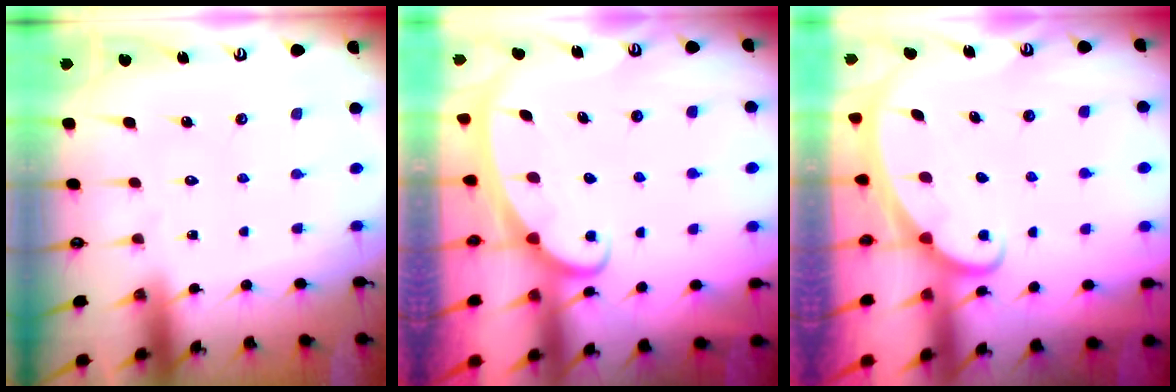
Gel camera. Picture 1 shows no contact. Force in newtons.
{"total": 2.5, "press": 2.5, "slide": 0.3}
{"total": 1.7, "press": 1.7, "slide": 0.1}